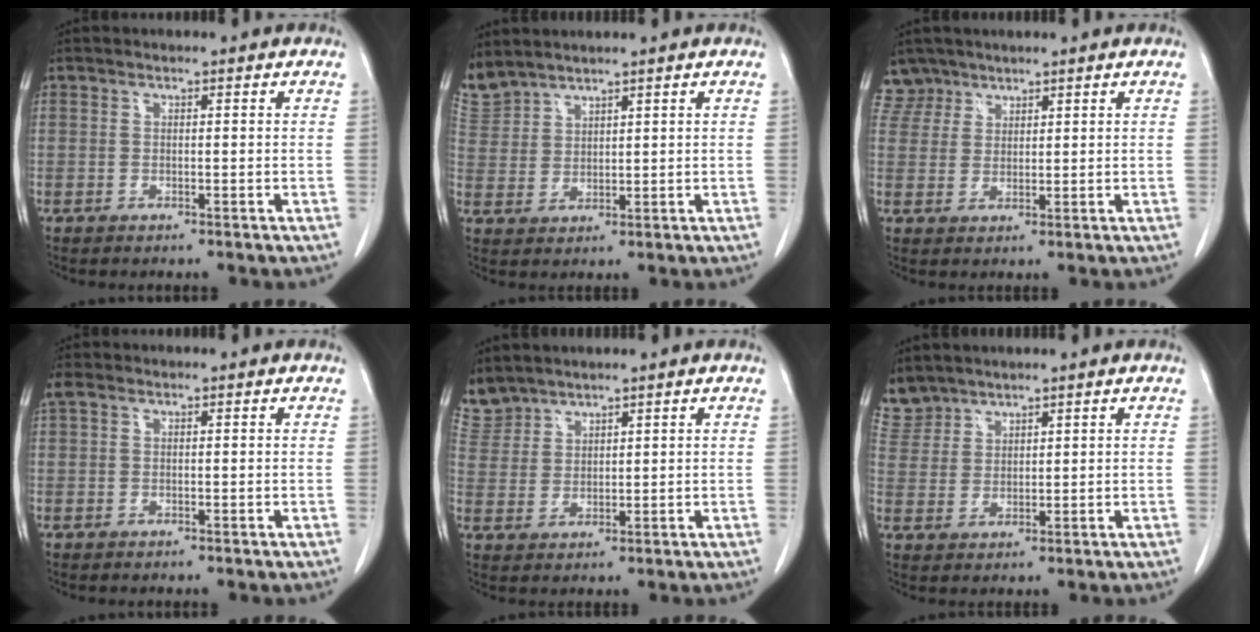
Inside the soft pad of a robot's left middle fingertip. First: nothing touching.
{"total": 4.8, "force": [4.7, 0.8, 0.3], "torque": [-0.022, 0.010, 0.107]}
{"total": 3.6, "force": [3.0, 1.9, -0.7], "torque": [0.019, 0.004, 0.060]}
{"total": 1.4, "force": [0.9, 0.8, 0.8], "torque": [-0.024, 0.024, 0.021]}
{"total": 4.8, "force": [4.6, 1.2, -0.2], "torque": [-0.007, 0.006, 0.106]}
{"total": 5.0, "force": [4.6, 1.7, -0.2], "torque": [-0.001, 0.006, 0.105]}